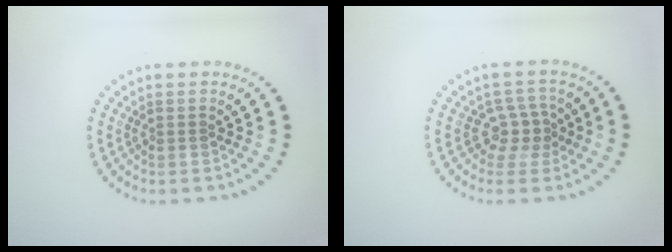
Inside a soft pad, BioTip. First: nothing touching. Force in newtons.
{"total": 2.3, "press": 1.8, "slide": 1.3}